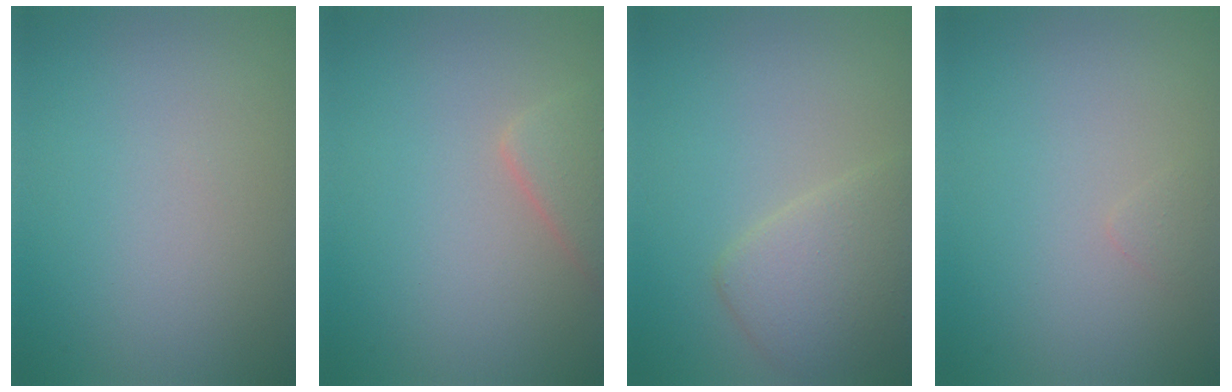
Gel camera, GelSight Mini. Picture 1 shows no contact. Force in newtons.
{"total": 2.4, "press": 2.4, "slide": 0.2}
{"total": 3.7, "press": 3.7, "slide": 0.2}
{"total": 0.6, "press": 0.6, "slide": 0.0}